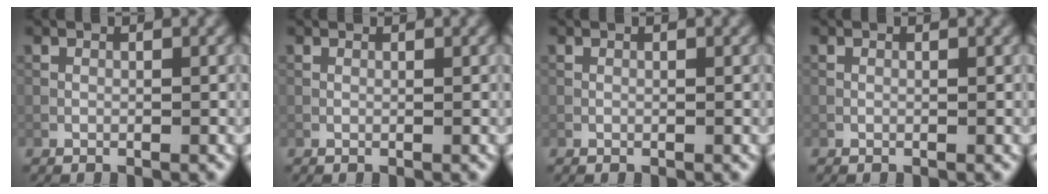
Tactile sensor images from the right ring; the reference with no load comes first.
{"total": 1.0, "force": [0.9, 0.2, 0.3], "torque": [-0.013, -0.003, 0.006]}
{"total": 0.0}
{"total": 0.0}